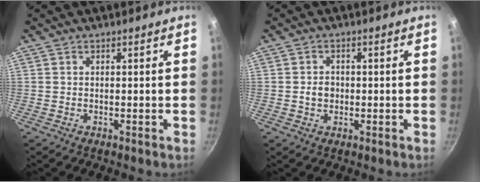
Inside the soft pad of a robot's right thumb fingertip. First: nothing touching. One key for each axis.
{"total": 2.7, "fx": -0.3, "fy": 2.2, "fz": 1.5, "tx": -0.015, "ty": 0.007, "tz": -0.006}